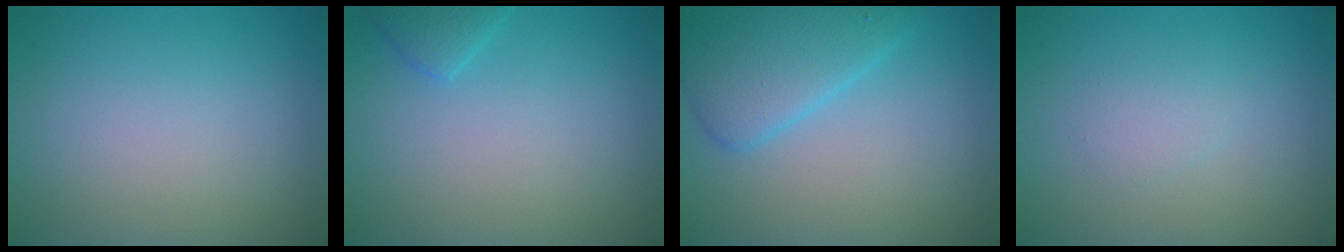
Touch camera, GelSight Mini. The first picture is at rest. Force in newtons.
{"total": 1.6, "press": 1.6, "slide": 0.2}
{"total": 4.9, "press": 4.9, "slide": 0.2}
{"total": 1.3, "press": 1.3, "slide": 0.0}